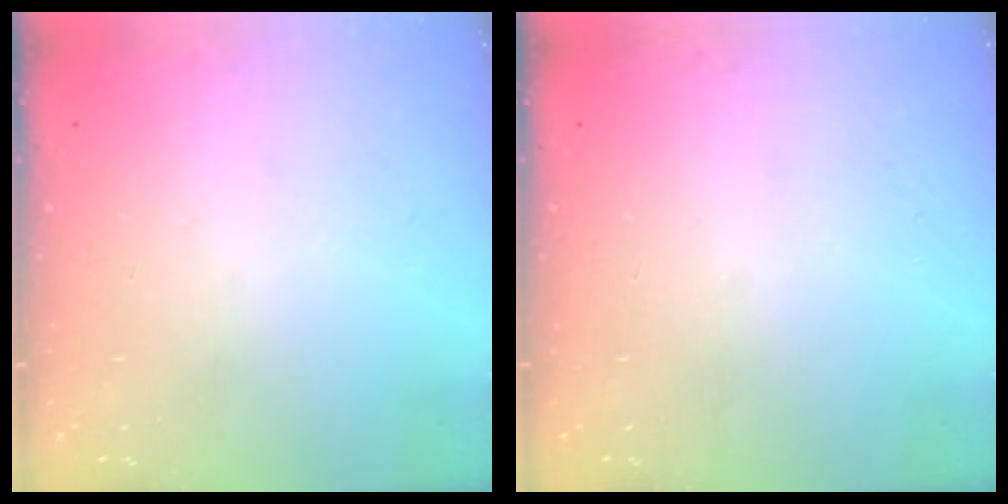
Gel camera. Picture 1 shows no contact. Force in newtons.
{"total": 0.0}